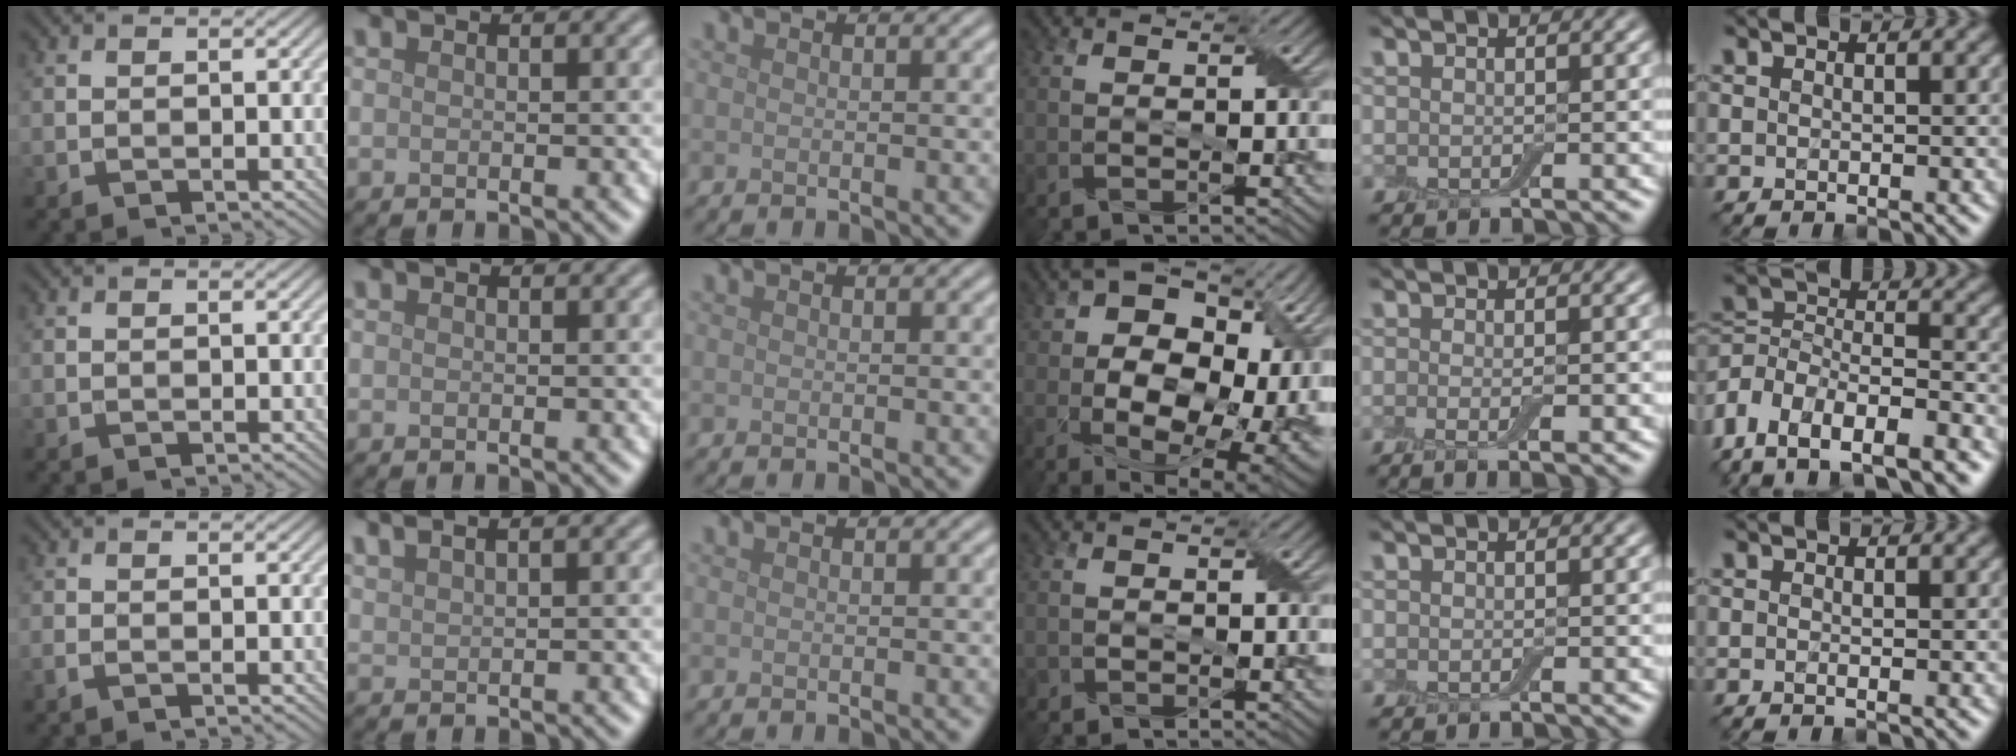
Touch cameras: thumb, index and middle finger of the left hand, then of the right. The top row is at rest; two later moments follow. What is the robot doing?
{"motion": "peel", "object": "bubble wrap"}